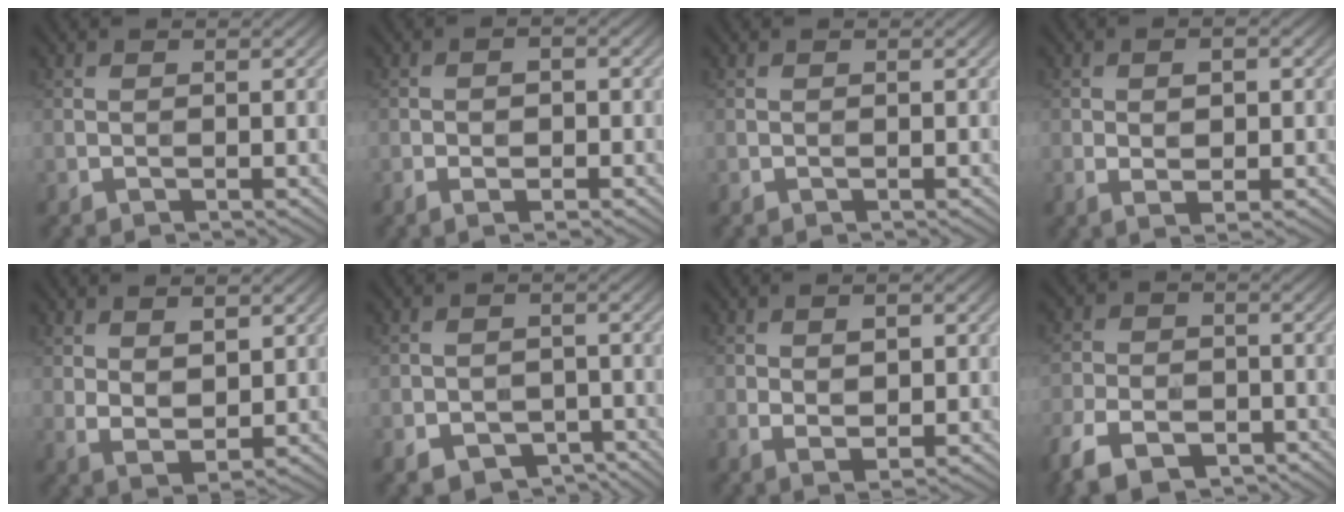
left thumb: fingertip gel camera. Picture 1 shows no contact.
{"total": 2.8, "force": [-1.1, 1.3, 2.2], "torque": [-0.035, 0.001, -0.019]}
{"total": 0.0}
{"total": 3.4, "force": [-0.1, 1.6, 3.0], "torque": [-0.051, -0.003, 0.002]}
{"total": 4.6, "force": [2.0, 2.2, 3.5], "torque": [-0.073, -0.009, 0.041]}
{"total": 5.3, "force": [-2.9, 3.8, 2.4], "torque": [-0.038, -0.006, -0.041]}
{"total": 3.7, "force": [0.4, 1.9, 3.2], "torque": [-0.058, -0.004, 0.011]}
{"total": 9.2, "force": [-5.7, 5.5, 4.7], "torque": [-0.109, -0.027, -0.105]}